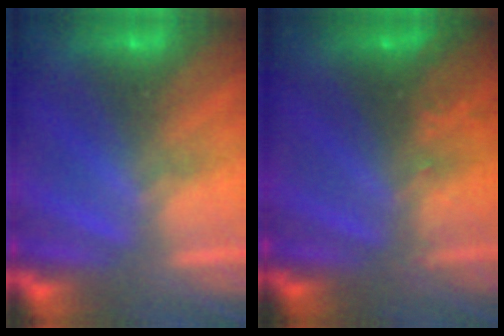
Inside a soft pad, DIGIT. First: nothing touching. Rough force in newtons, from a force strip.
{"total": 2.4}